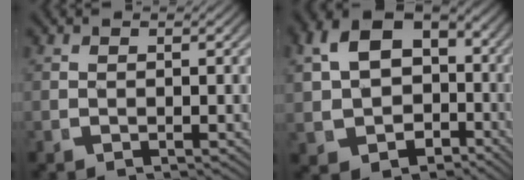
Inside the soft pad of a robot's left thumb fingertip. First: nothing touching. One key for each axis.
{"total": 11.5, "fx": 0.0, "fy": 9.4, "fz": 6.6, "tx": -0.156, "ty": -0.044, "tz": 0.022}